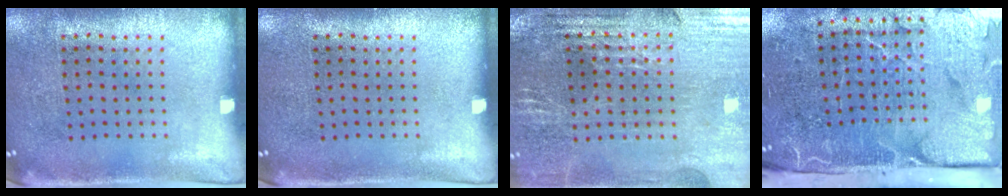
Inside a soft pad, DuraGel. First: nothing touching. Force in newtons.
{"total": 0.0}
{"total": 2.8, "press": 2.8, "slide": 0.4}
{"total": 5.2, "press": 4.1, "slide": 3.2}